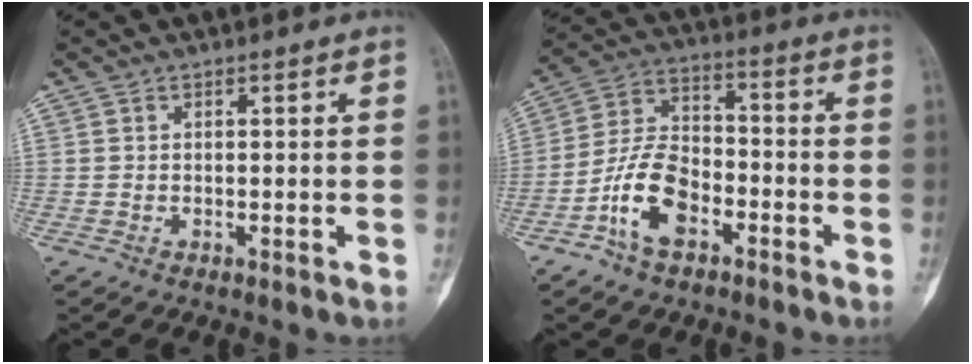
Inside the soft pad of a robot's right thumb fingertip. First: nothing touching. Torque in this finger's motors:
{"motor_torque": [0.30, 0.53, 0.63, 0.07, 0.08]}